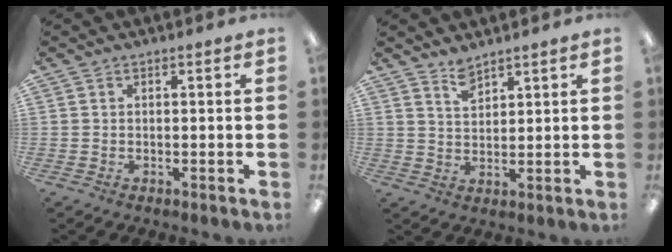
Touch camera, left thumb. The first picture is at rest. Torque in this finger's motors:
{"motor_torque": [0.11, -0.03, -0.30, -0.05, 0.09]}